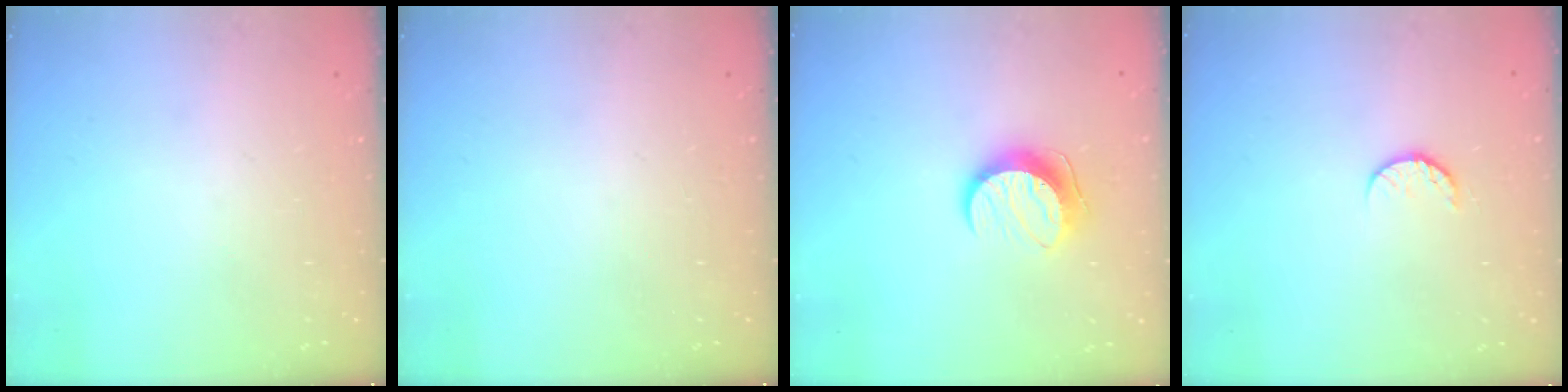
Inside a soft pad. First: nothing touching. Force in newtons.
{"total": 0.0}
{"total": 9.7, "press": 9.7, "slide": 0.2}
{"total": 6.7, "press": 6.6, "slide": 0.7}